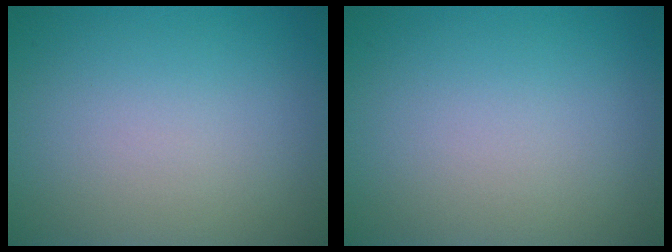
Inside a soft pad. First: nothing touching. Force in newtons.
{"total": 0.0}